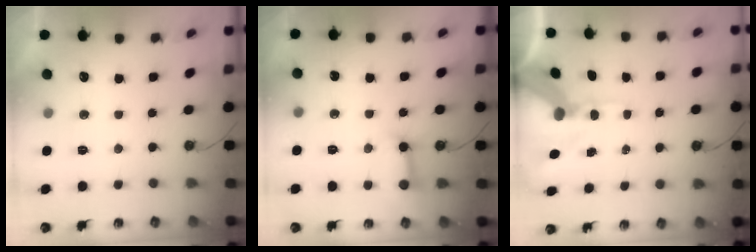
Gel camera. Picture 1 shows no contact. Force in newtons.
{"total": 8.6, "press": 8.5, "slide": 1.0}
{"total": 13.9, "press": 13.7, "slide": 1.9}